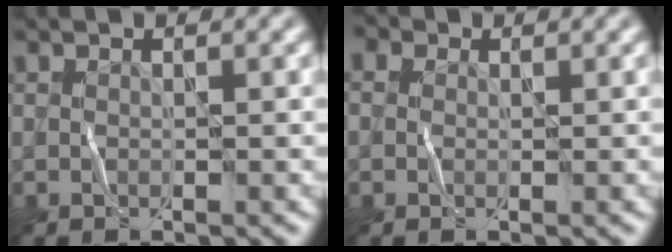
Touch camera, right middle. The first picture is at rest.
{"total": 3.9, "force": [1.7, 2.9, 2.0], "torque": [-0.010, 0.033, -0.025]}